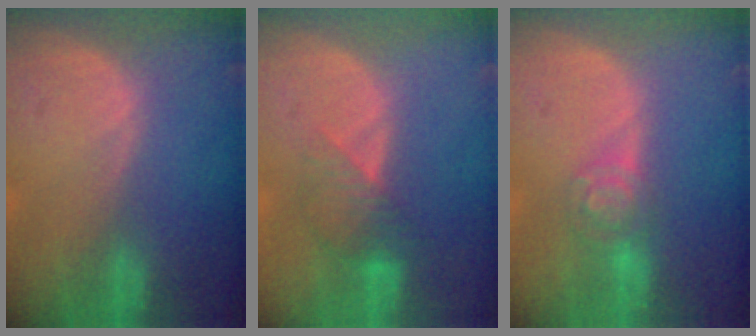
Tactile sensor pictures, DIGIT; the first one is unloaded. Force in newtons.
{"total": 3.9, "press": 3.8, "slide": 0.8}
{"total": 4.9, "press": 4.3, "slide": 2.5}